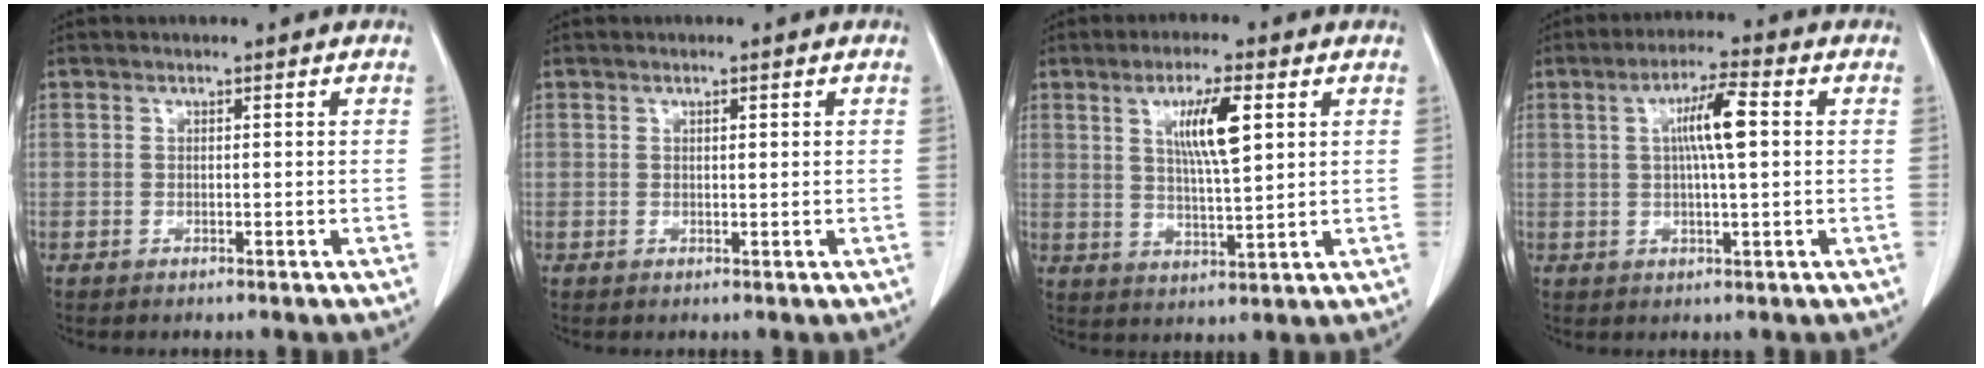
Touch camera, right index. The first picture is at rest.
{"total": 0.7, "force": [0.3, 0.2, 0.6], "torque": [-0.014, -0.002, 0.005]}
{"total": 7.9, "force": [2.8, 1.0, 7.3], "torque": [-0.132, -0.002, 0.050]}
{"total": 6.8, "force": [1.2, 0.5, 6.6], "torque": [-0.120, 0.008, 0.018]}